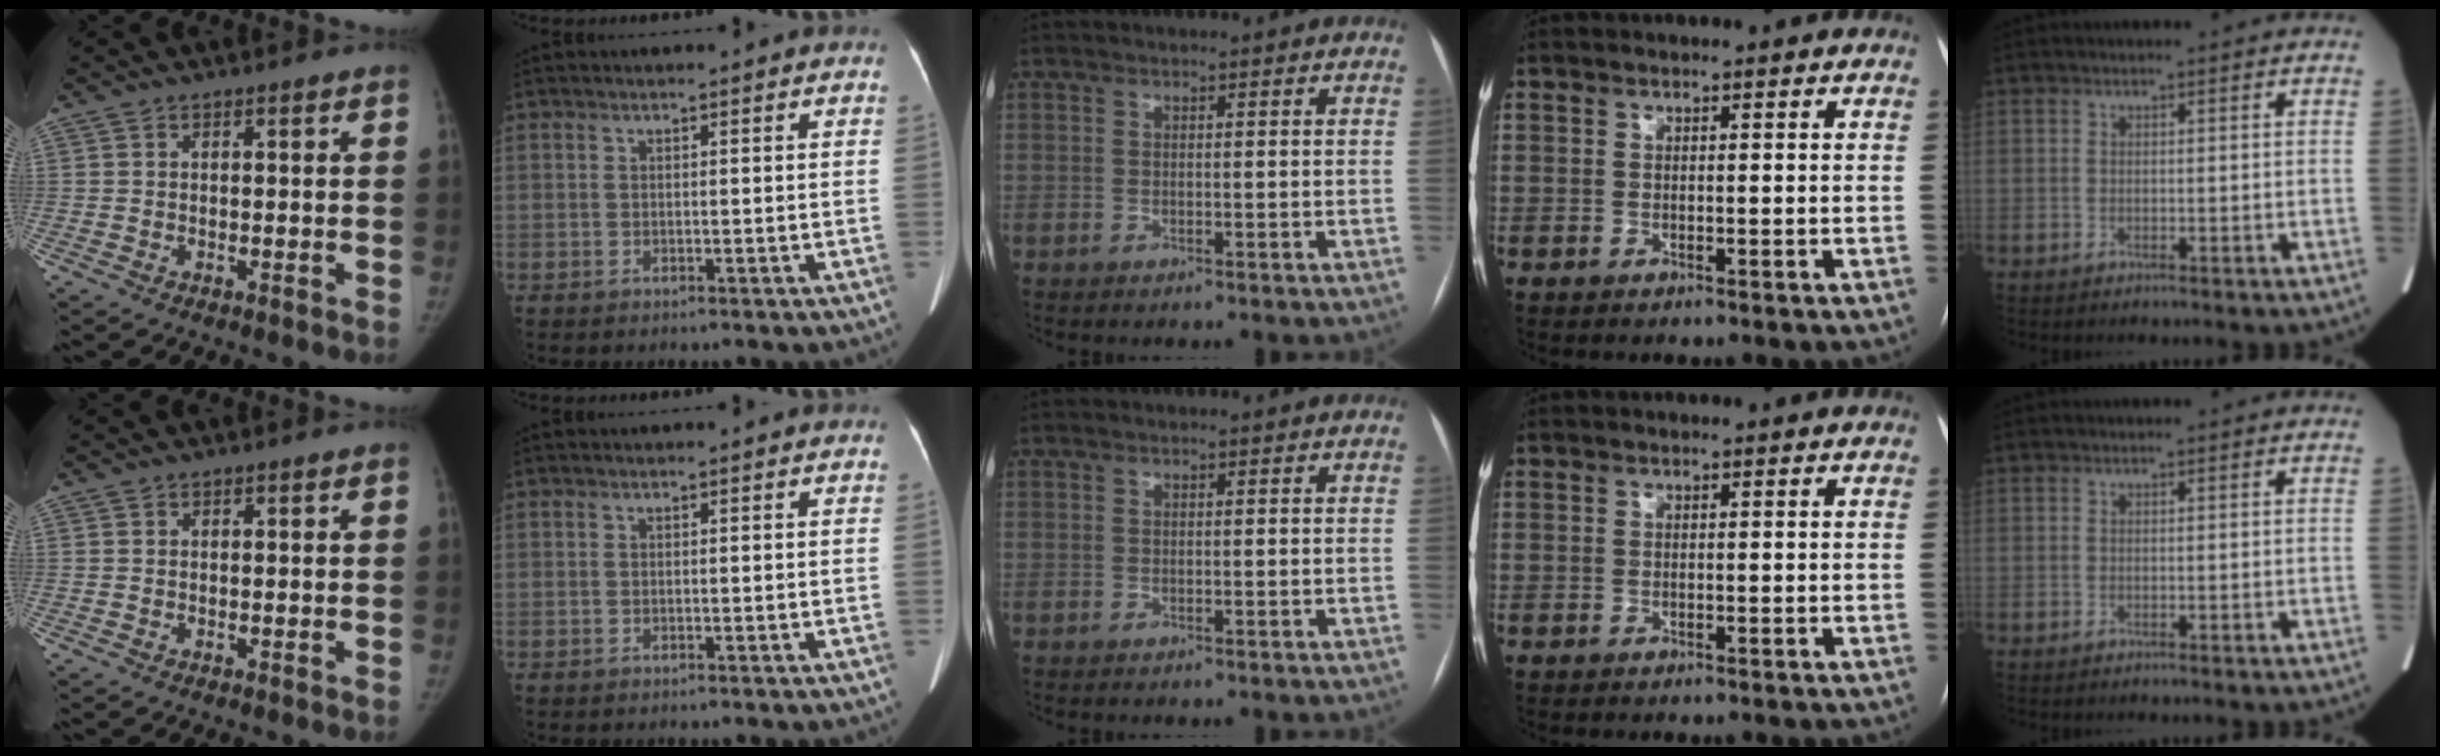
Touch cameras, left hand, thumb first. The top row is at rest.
{}